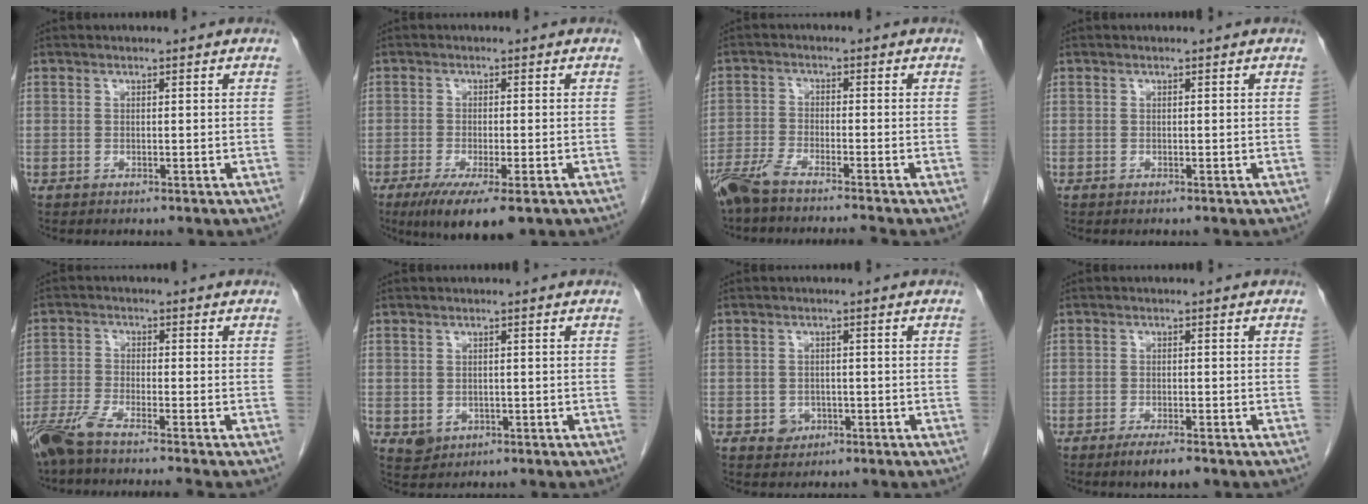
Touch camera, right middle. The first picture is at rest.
{"total": 8.6, "force": [-5.3, 1.7, 6.6], "torque": [-0.106, -0.024, -0.082]}
{"total": 7.5, "force": [-6.7, -0.5, 3.4], "torque": [-0.056, -0.016, -0.119]}
{"total": 0.0}
{"total": 7.7, "force": [-6.5, -0.7, 4.0], "torque": [-0.069, -0.022, -0.118]}
{"total": 2.6, "force": [-0.7, 2.3, 1.0], "torque": [-0.015, 0.001, 0.002]}
{"total": 2.4, "force": [-1.0, 2.0, 0.8], "torque": [-0.008, 0.007, -0.010]}
{"total": 3.4, "force": [-2.4, 0.5, 2.3], "torque": [-0.043, -0.005, -0.038]}